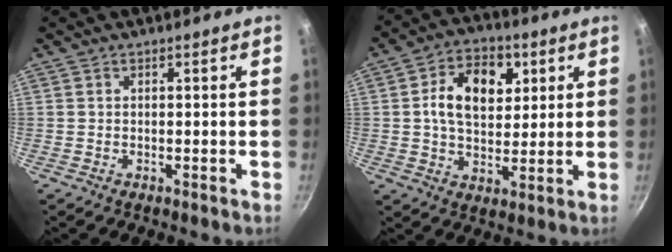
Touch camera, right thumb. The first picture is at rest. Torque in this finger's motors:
{"motor_torque": [-0.25, 0.39, 0.67, -0.20, 0.13]}